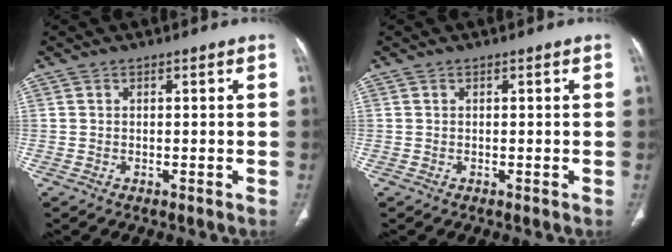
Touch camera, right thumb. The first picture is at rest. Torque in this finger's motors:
{"motor_torque": [-0.03, 0.03, -0.01, 0.01, 0.00]}